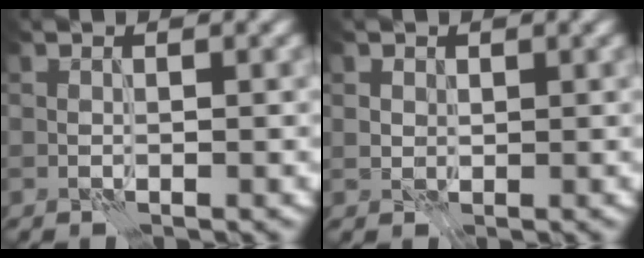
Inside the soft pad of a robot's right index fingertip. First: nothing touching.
{"total": 1.5, "force": [0.7, 1.3, 0.4], "torque": [-0.009, -0.004, 0.017]}